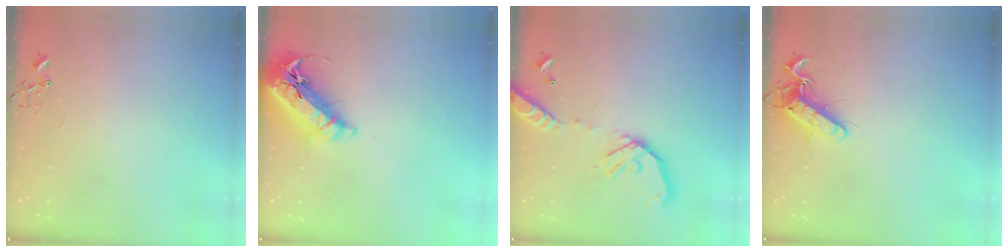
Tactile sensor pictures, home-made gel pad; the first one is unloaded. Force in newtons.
{"total": 21.2, "press": 20.8, "slide": 4.0}
{"total": 15.4, "press": 15.1, "slide": 2.8}
{"total": 13.6, "press": 13.6, "slide": 1.4}